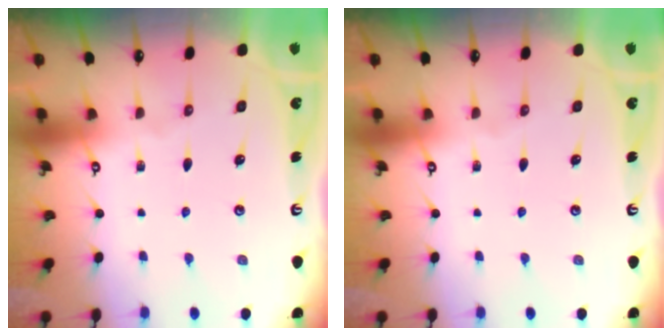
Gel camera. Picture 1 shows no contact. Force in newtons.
{"total": 0.0}